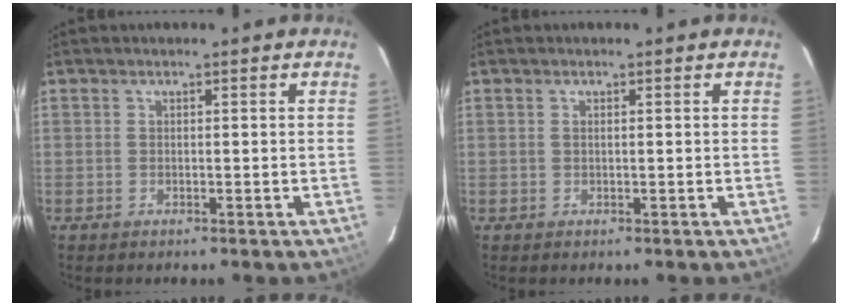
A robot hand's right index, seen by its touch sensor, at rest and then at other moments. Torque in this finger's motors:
{"motor_torque": [-0.09, -0.01, -0.03, 0.00]}